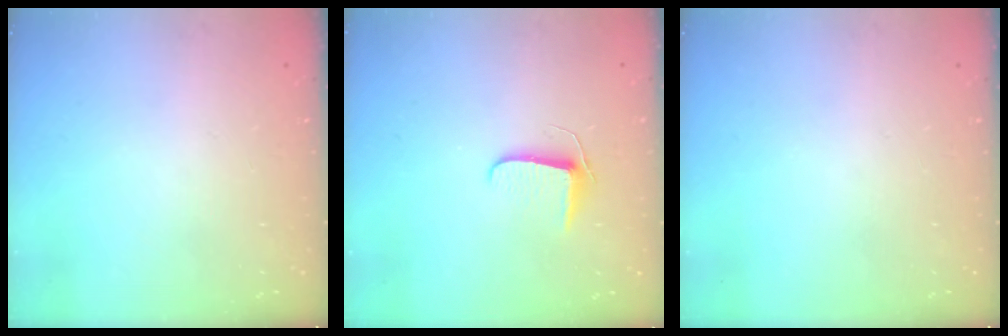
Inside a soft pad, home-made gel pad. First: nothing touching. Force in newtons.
{"total": 6.3, "press": 6.2, "slide": 0.5}
{"total": 0.0}